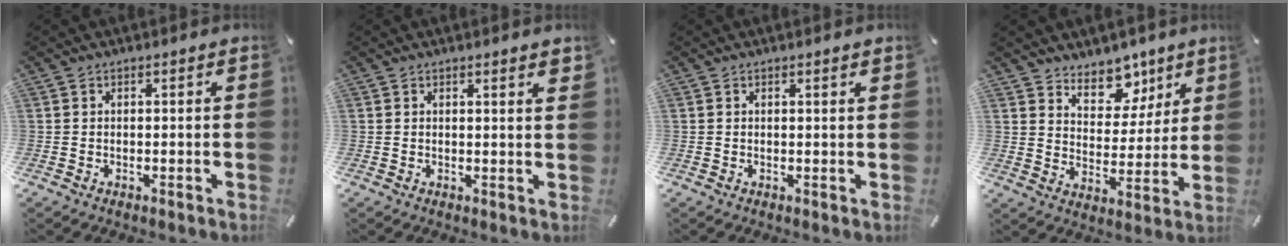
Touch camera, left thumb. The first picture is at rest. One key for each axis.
{"total": 1.6, "fx": 1.2, "fy": 0.0, "fz": 0.9, "tx": -0.012, "ty": -0.003, "tz": 0.020}
{"total": 0.8, "fx": 0.6, "fy": 0.0, "fz": 0.6, "tx": -0.011, "ty": -0.001, "tz": 0.011}
{"total": 9.6, "fx": 7.1, "fy": 6.2, "fz": 1.5, "tx": -0.009, "ty": -0.069, "tz": 0.128}